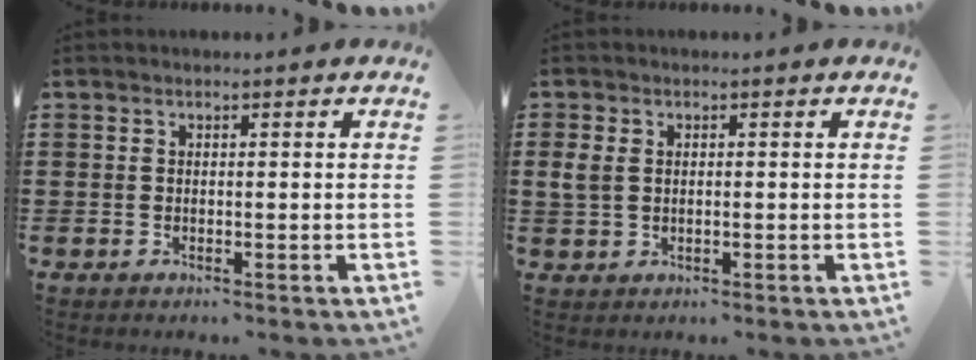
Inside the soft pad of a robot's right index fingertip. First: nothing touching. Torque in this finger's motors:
{"motor_torque": [0.51, 0.45, 0.05, 0.02]}